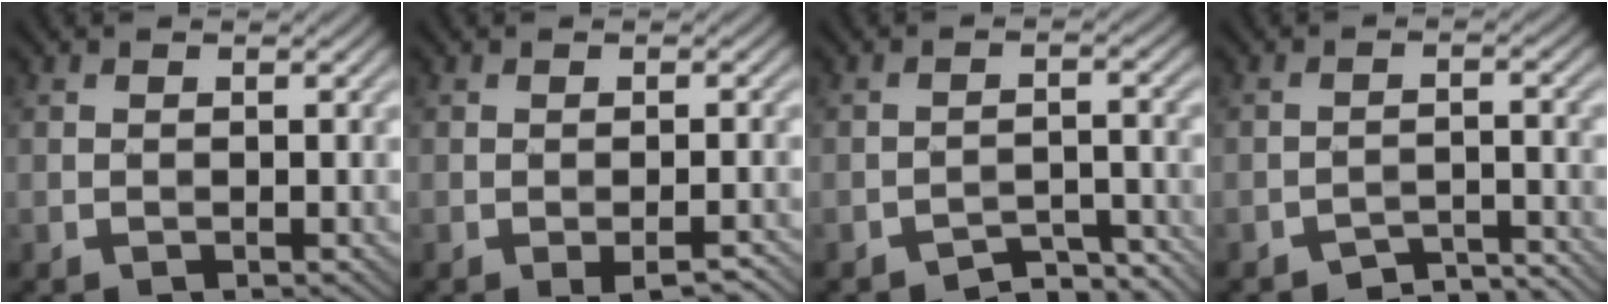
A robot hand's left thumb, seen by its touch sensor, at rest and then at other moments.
{"total": 2.8, "force": [-1.5, 0.6, 2.3], "torque": [-0.033, 0.006, -0.016]}
{"total": 4.4, "force": [-4.0, 1.1, 1.5], "torque": [-0.020, 0.006, -0.058]}
{"total": 3.7, "force": [-3.5, 0.6, 1.0], "torque": [-0.013, 0.009, -0.056]}